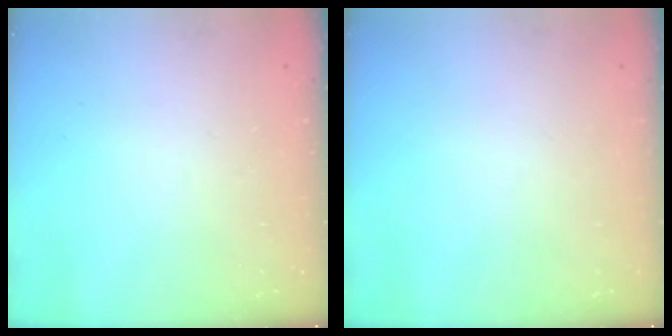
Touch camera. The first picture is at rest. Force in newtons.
{"total": 0.0}